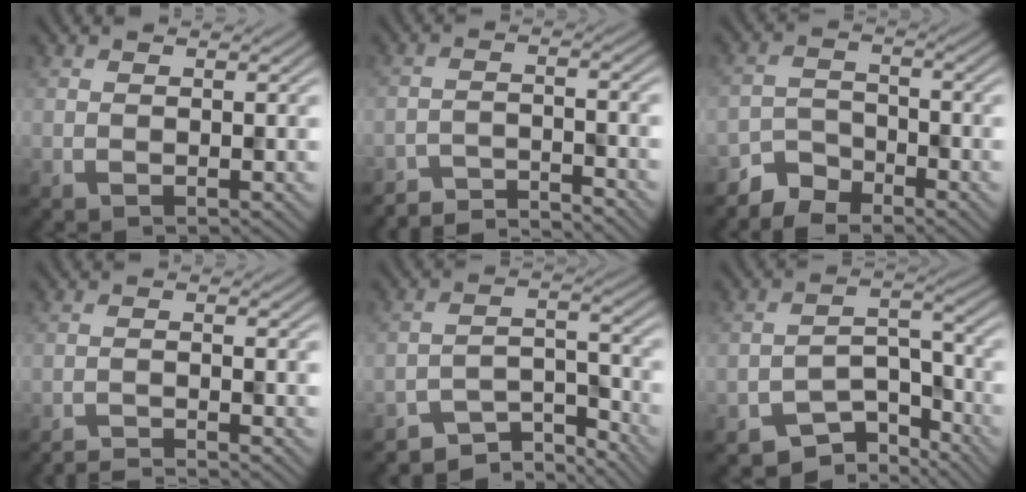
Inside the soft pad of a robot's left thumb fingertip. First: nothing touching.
{"total": 4.4, "force": [-4.3, 0.3, 0.9], "torque": [-0.015, 0.004, -0.080]}
{"total": 3.8, "force": [-3.3, 1.7, 0.8], "torque": [-0.013, 0.004, -0.075]}
{"total": 2.6, "force": [-2.4, 0.1, 0.8], "torque": [-0.009, 0.003, -0.050]}
{"total": 7.3, "force": [-6.5, 2.2, 2.4], "torque": [-0.036, 0.001, -0.116]}
{"total": 7.2, "force": [-5.6, 3.3, 3.2], "torque": [-0.039, -0.003, -0.103]}